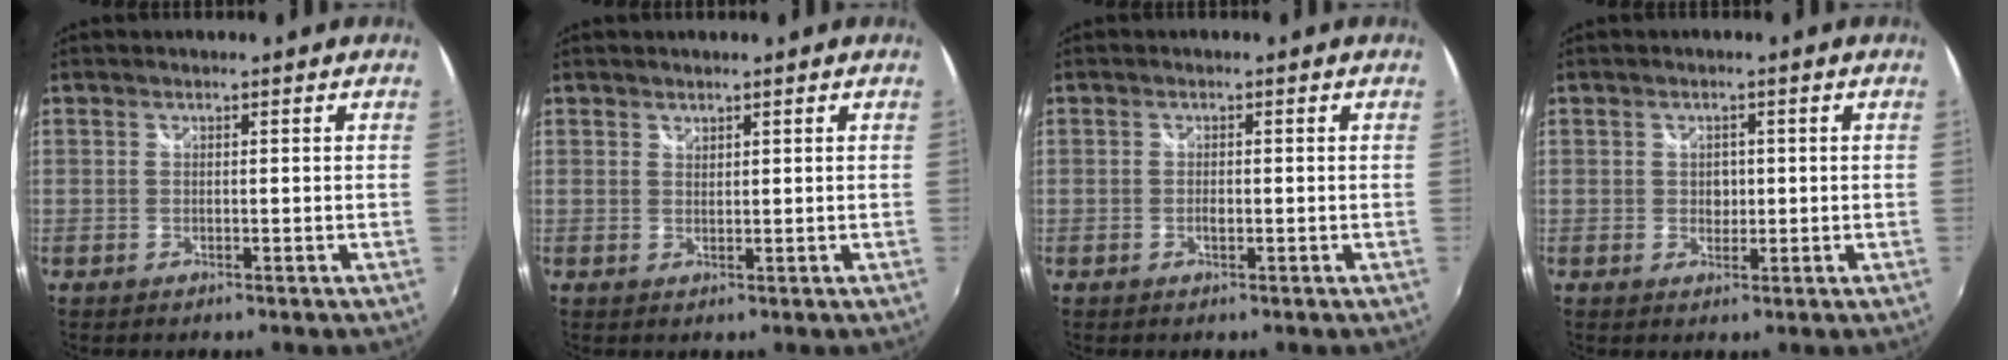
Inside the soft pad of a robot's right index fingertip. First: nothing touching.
{"total": 0.9, "force": [0.8, 0.3, 0.1], "torque": [0.000, 0.001, 0.016]}
{"total": 1.1, "force": [-0.4, 0.5, 0.9], "torque": [-0.017, 0.000, -0.008]}
{"total": 2.0, "force": [-0.1, 1.8, 0.9], "torque": [-0.011, 0.001, -0.003]}